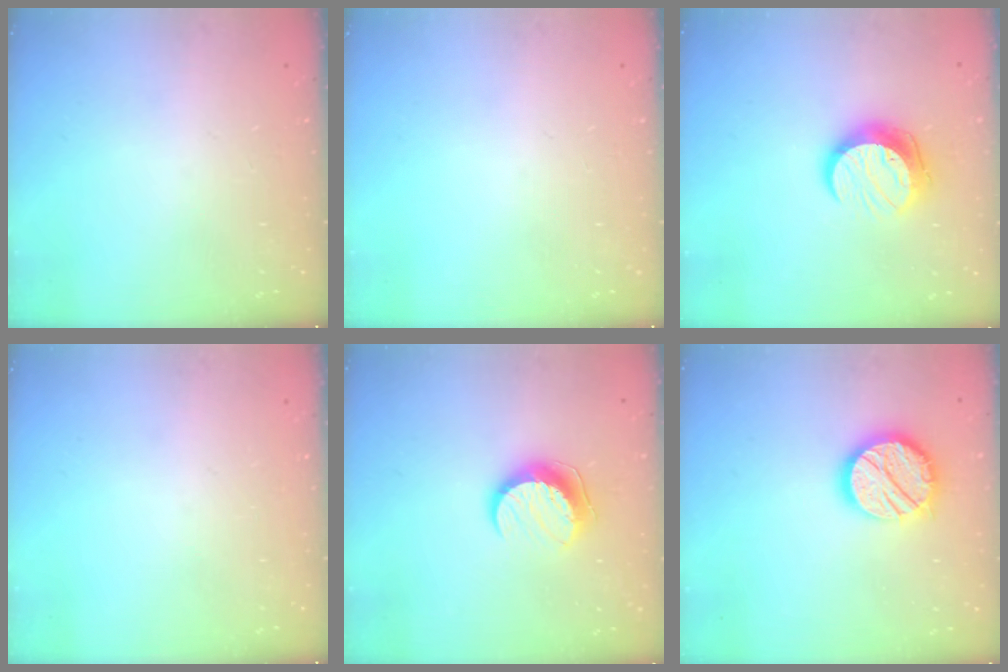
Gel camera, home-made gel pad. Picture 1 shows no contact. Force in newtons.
{"total": 0.0}
{"total": 11.3, "press": 11.3, "slide": 0.3}
{"total": 0.0}
{"total": 9.7, "press": 9.7, "slide": 0.6}
{"total": 15.7, "press": 15.7, "slide": 1.3}